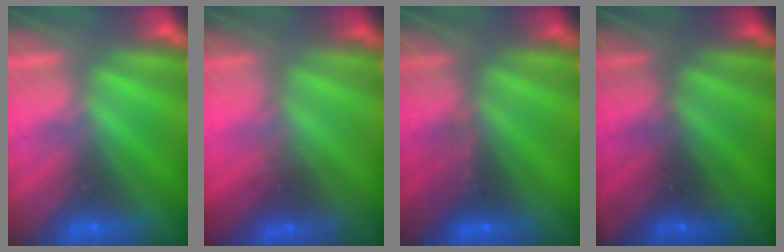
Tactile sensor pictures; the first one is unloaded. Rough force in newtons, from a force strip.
{"total": 1.6}
{"total": 5.1}
{"total": 2.7}